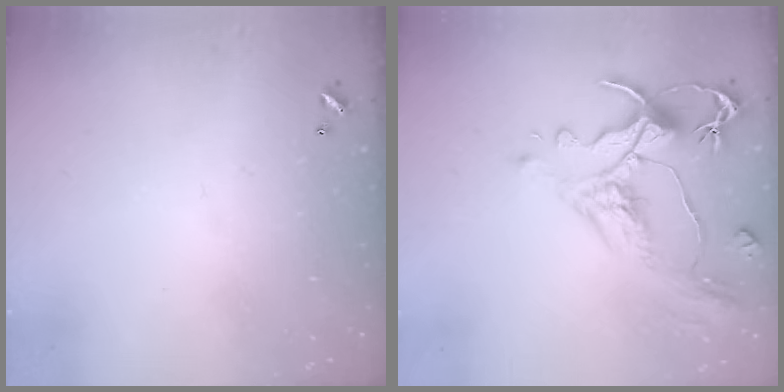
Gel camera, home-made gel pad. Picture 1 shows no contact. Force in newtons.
{"total": 1.6, "press": 0.4, "slide": 1.5}